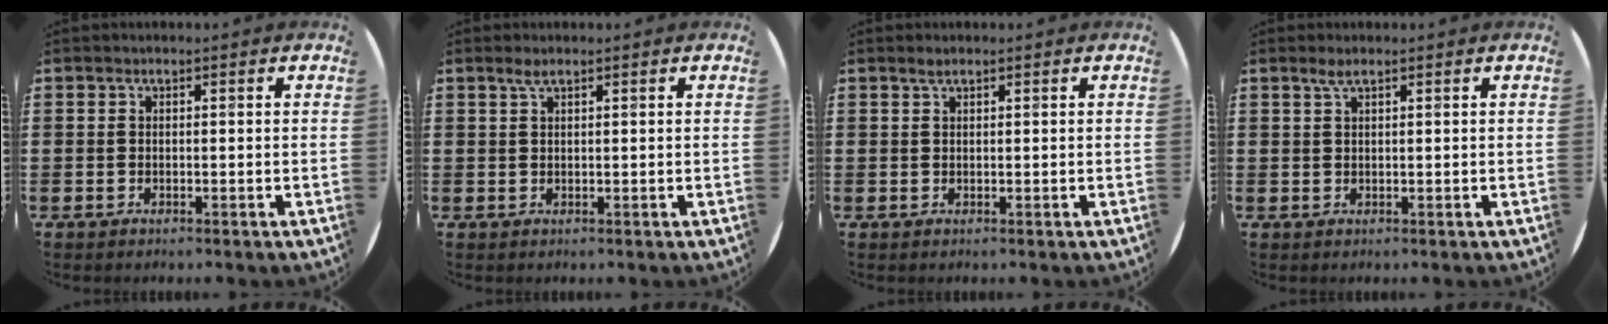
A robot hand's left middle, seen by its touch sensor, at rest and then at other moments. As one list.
[{"total": 1.3, "force": [0.8, 0.1, 1.0], "torque": [-0.020, 0.003, 0.014]}, {"total": 0.8, "force": [0.6, 0.1, 0.4], "torque": [-0.009, 0.000, 0.011]}, {"total": 1.4, "force": [0.9, 0.1, 1.1], "torque": [-0.023, 0.003, 0.015]}]